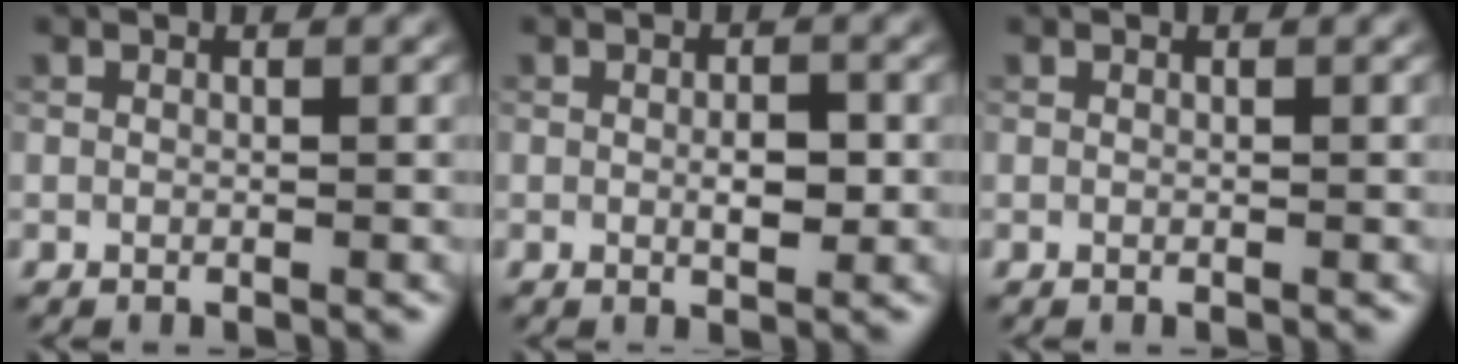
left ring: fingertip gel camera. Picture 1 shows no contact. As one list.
[{"total": 1.9, "force": [-0.1, 0.9, 1.7], "torque": [-0.027, -0.003, -0.001]}, {"total": 0.0}]